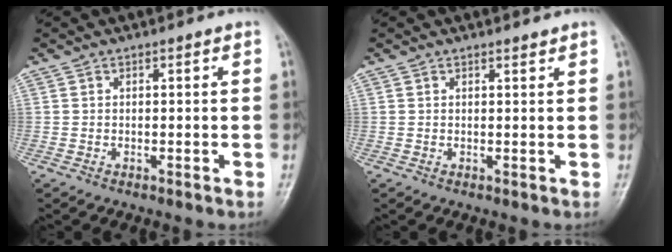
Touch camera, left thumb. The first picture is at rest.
{"total": 0.7, "force": [0.7, 0.1, 0.1], "torque": [-0.004, -0.007, 0.010]}